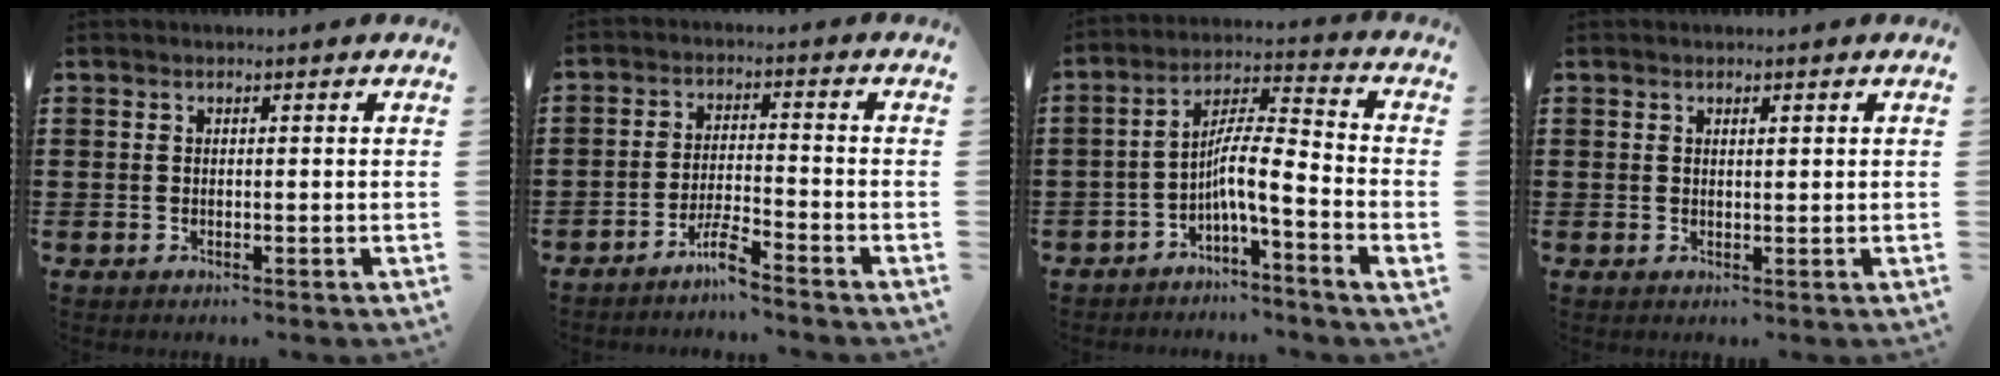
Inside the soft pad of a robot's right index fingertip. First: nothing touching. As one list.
[{"total": 4.4, "force": [-3.8, 0.1, 2.2], "torque": [-0.055, -0.001, -0.078]}, {"total": 6.4, "force": [-3.4, -0.2, 5.4], "torque": [-0.098, -0.015, -0.069]}, {"total": 0.8, "force": [0.4, 0.2, 0.7], "torque": [-0.014, 0.002, 0.006]}]